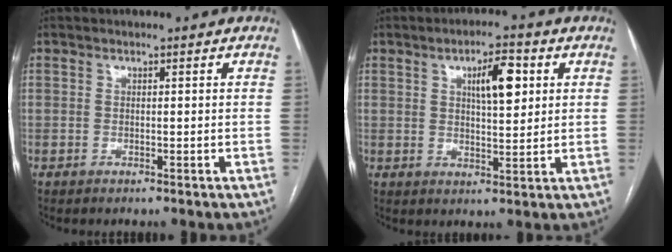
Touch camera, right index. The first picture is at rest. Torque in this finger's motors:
{"motor_torque": [0.71, 0.65, 0.15, 0.05]}